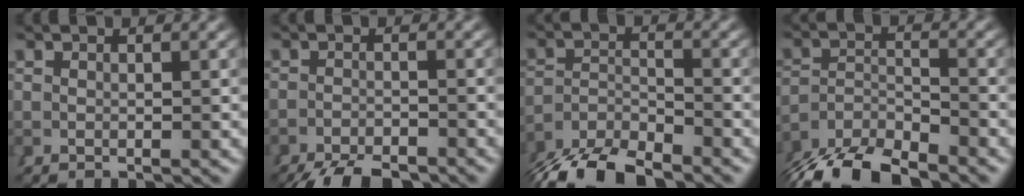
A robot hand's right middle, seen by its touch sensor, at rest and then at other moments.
{"total": 5.0, "force": [-4.7, 1.0, 1.6], "torque": [-0.009, -0.007, -0.075]}
{"total": 6.7, "force": [-5.7, 2.5, 2.4], "torque": [-0.037, -0.004, -0.098]}
{"total": 7.4, "force": [-6.1, 3.1, 2.8], "torque": [-0.053, -0.012, -0.102]}